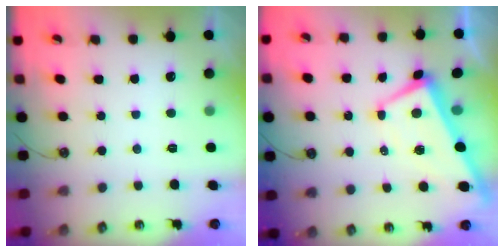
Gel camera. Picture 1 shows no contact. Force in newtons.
{"total": 1.5, "press": 1.2, "slide": 0.9}